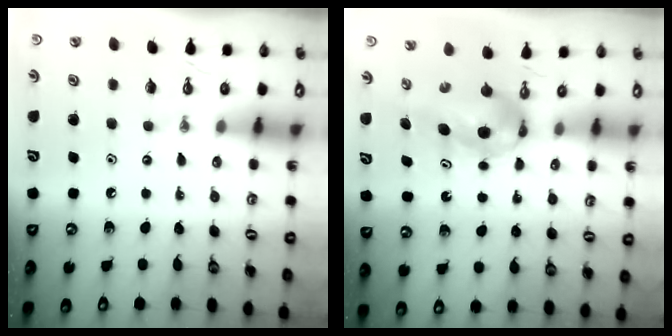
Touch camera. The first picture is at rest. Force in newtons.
{"total": 6.0, "press": 4.6, "slide": 3.8}